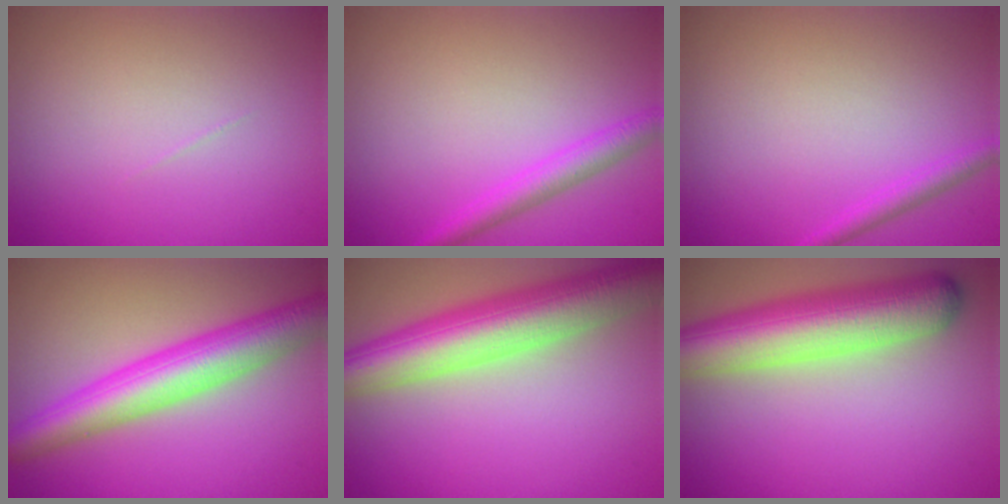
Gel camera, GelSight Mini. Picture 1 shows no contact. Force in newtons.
{"total": 2.8, "press": 2.7, "slide": 0.2}
{"total": 1.6, "press": 1.6, "slide": 0.1}
{"total": 7.5, "press": 7.5, "slide": 0.1}
{"total": 9.5, "press": 9.5, "slide": 0.5}
{"total": 9.0, "press": 9.0, "slide": 0.6}